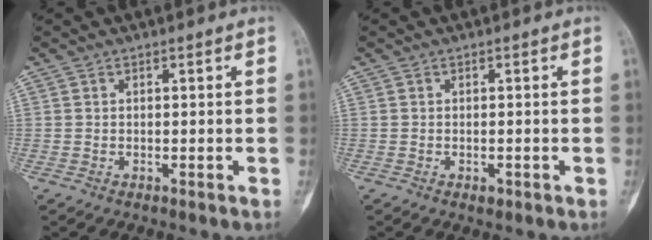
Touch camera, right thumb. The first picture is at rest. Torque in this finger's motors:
{"motor_torque": [0.45, -0.07, 0.04, -0.44, 0.19]}